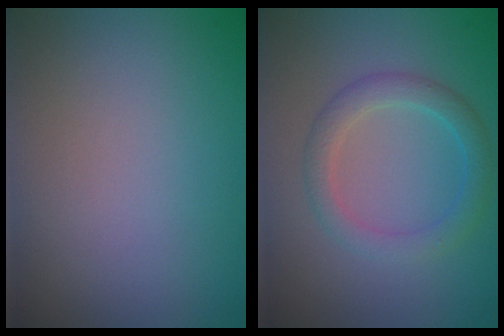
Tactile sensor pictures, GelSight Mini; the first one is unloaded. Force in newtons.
{"total": 2.7, "press": 2.6, "slide": 0.1}